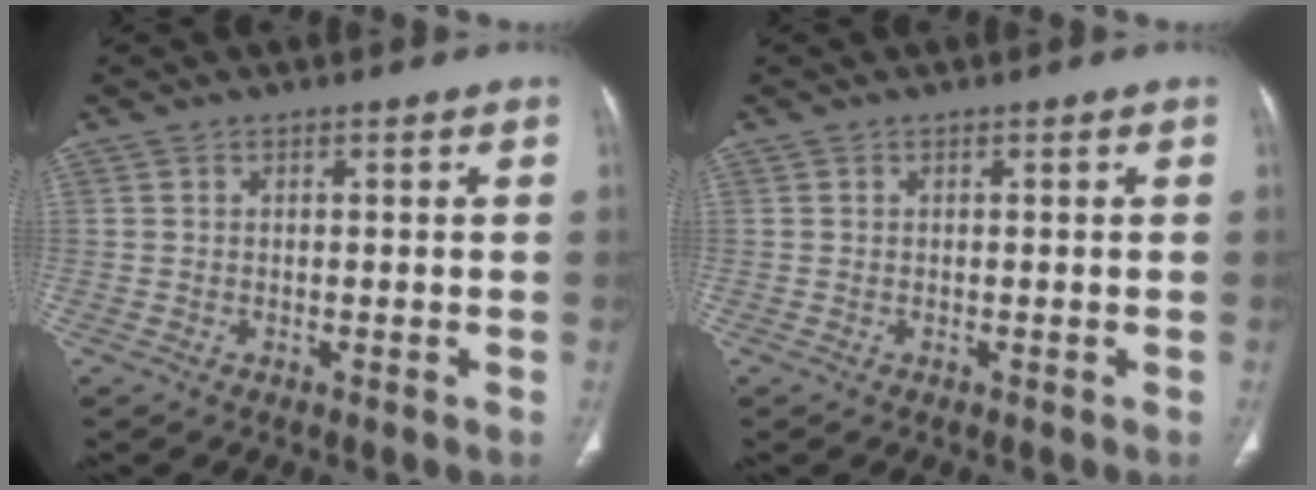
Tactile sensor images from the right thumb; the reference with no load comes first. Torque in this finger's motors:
{"motor_torque": [-0.33, 1.43, 0.25, 0.50, 0.04]}